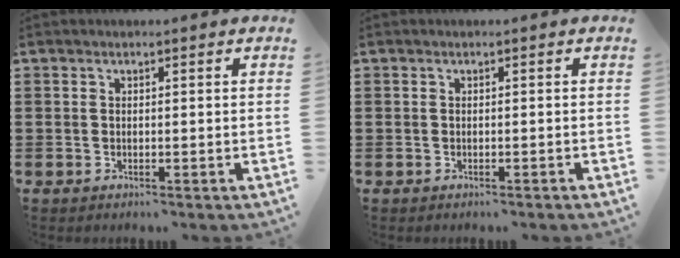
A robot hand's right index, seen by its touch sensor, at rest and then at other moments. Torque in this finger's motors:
{"motor_torque": [-0.28, 0.35, 0.04, -0.01]}